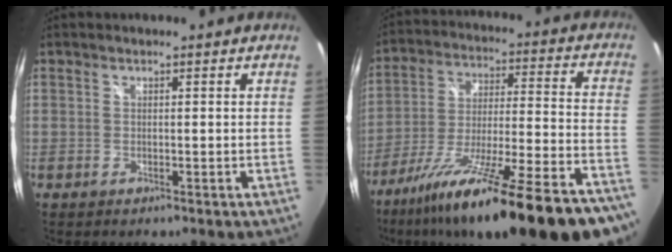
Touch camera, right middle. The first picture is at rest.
{"total": 32.1, "force": [-23.9, 4.3, 20.9], "torque": [-0.321, -0.080, -0.354]}